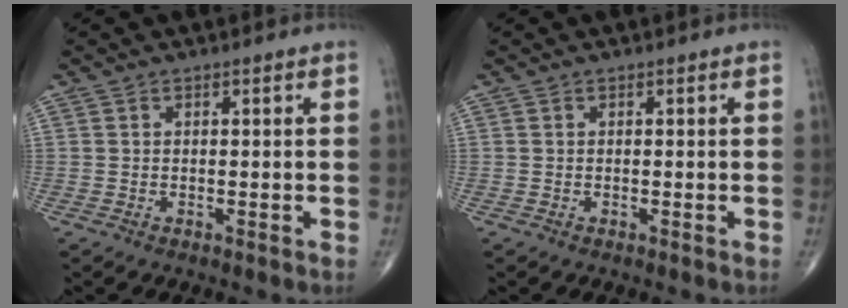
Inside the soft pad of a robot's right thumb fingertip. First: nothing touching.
{"total": 0.0}